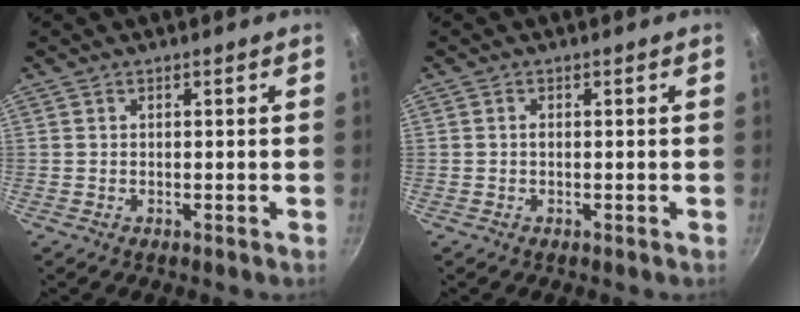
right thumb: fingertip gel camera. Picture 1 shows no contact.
{"total": 0.6, "force": [0.0, 0.3, 0.5], "torque": [-0.009, 0.002, -0.001]}